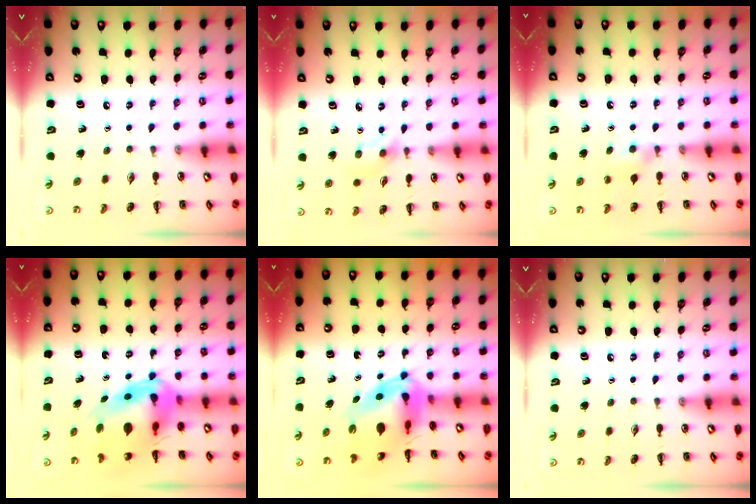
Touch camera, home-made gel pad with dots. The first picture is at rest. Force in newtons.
{"total": 2.8, "press": 2.7, "slide": 0.9}
{"total": 4.0, "press": 3.7, "slide": 1.5}
{"total": 10.8, "press": 10.2, "slide": 3.4}
{"total": 8.5, "press": 8.2, "slide": 2.4}
{"total": 0.0}